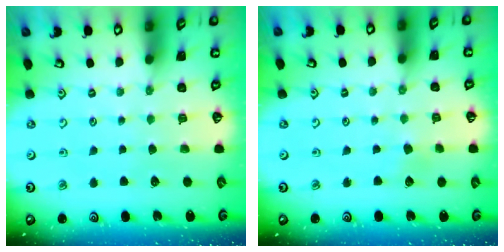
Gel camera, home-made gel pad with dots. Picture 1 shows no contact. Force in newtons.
{"total": 2.8, "press": 2.8, "slide": 0.3}